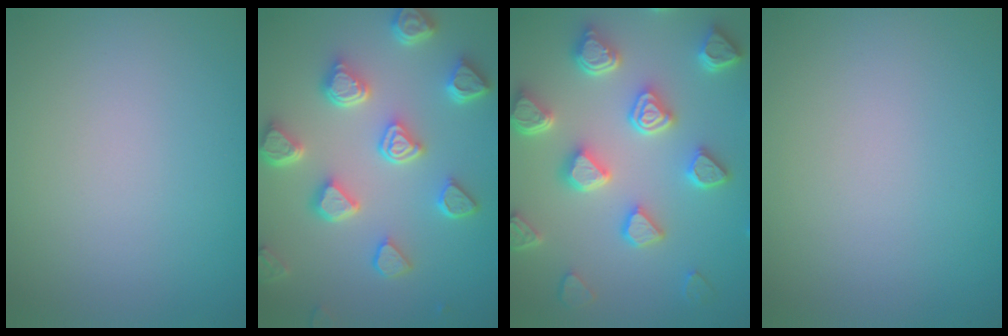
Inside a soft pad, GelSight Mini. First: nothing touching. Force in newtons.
{"total": 6.6, "press": 5.2, "slide": 4.0}
{"total": 7.1, "press": 5.7, "slide": 4.2}
{"total": 0.0}